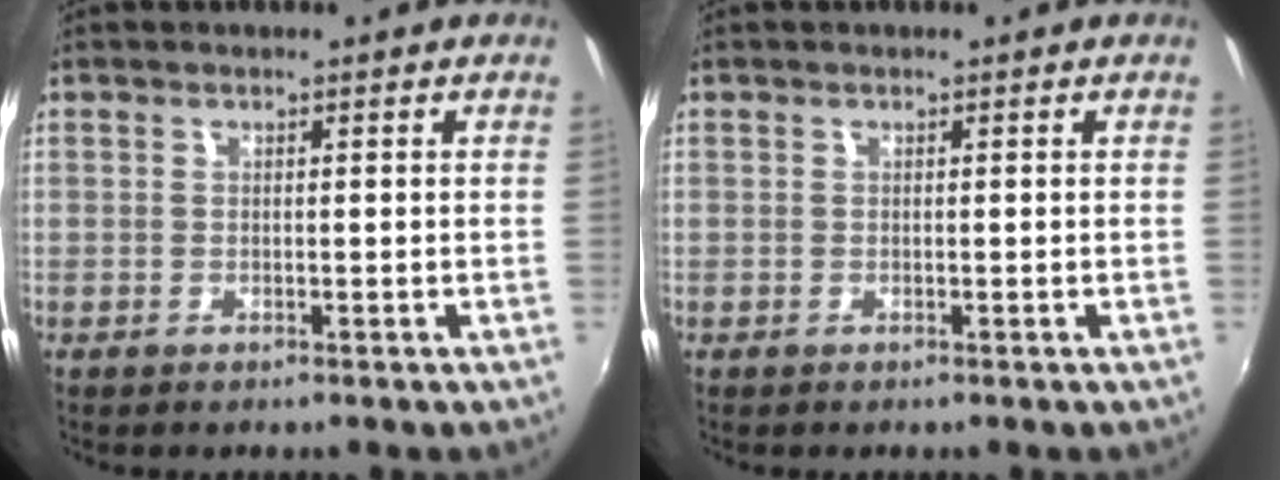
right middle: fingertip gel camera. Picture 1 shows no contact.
{"total": 0.0}